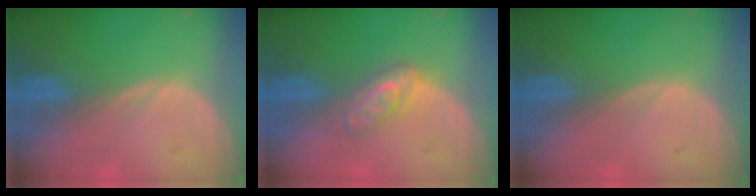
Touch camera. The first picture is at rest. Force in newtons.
{"total": 4.6, "press": 4.1, "slide": 2.2}
{"total": 0.0}